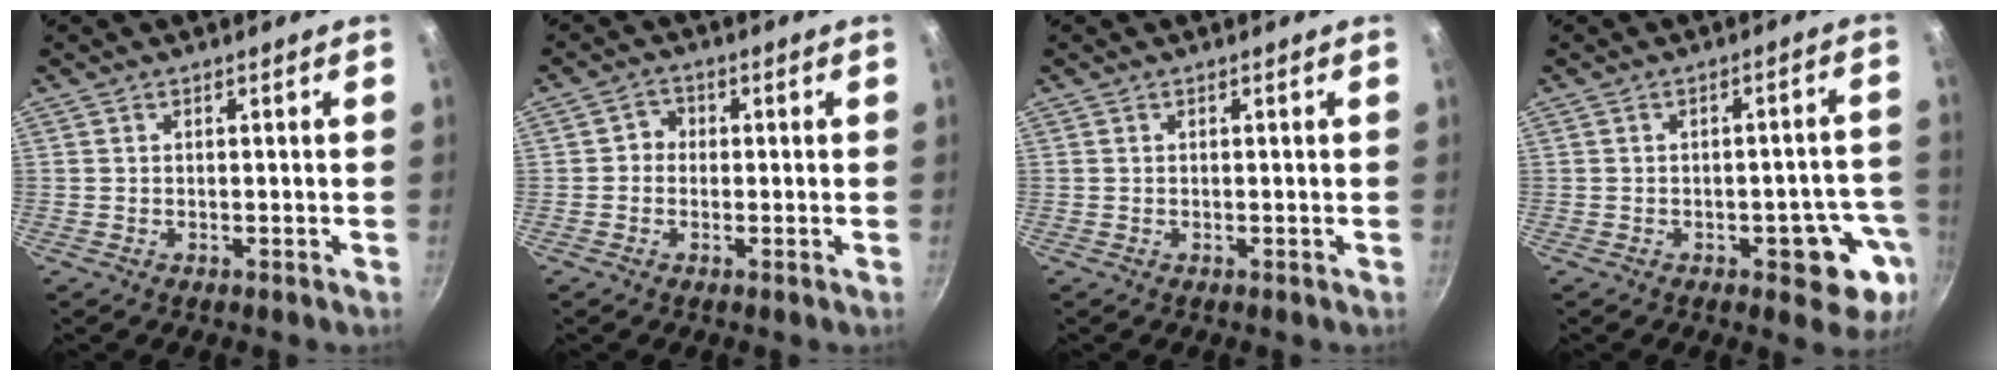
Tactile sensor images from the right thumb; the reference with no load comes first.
{"total": 2.5, "force": [-0.3, 2.3, 0.9], "torque": [0.003, 0.008, -0.012]}
{"total": 0.0}
{"total": 9.2, "force": [-3.5, 4.4, 7.3], "torque": [-0.033, 0.026, -0.040]}